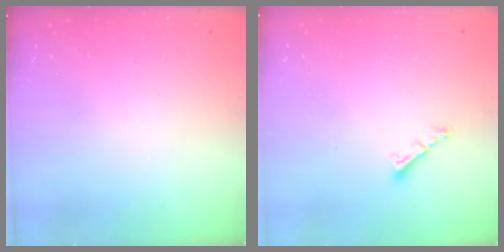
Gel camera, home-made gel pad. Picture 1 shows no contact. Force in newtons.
{"total": 1.8, "press": 1.8, "slide": 0.2}